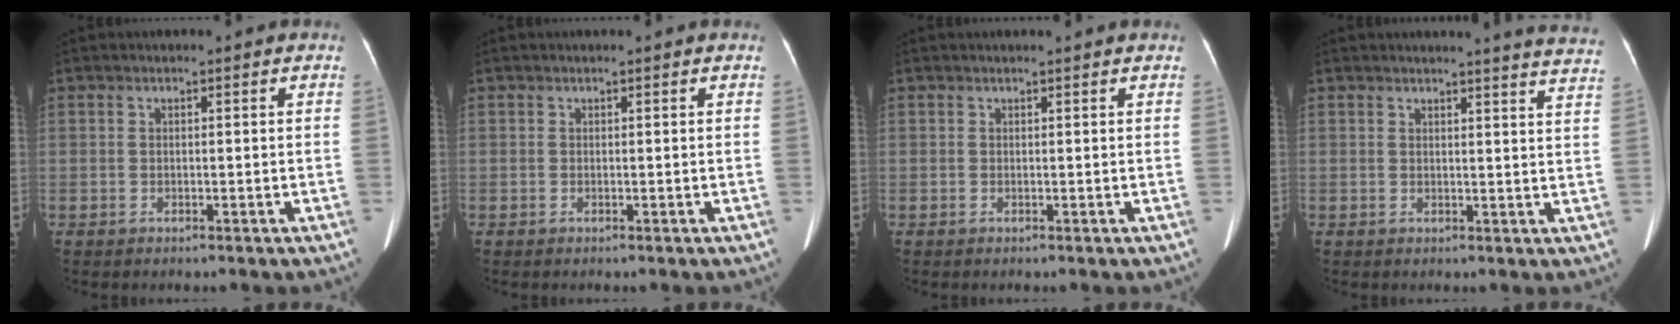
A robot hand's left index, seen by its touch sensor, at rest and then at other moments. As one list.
[{"total": 0.0}, {"total": 1.1, "force": [1.1, -0.2, 0.3], "torque": [-0.010, 0.004, 0.015]}, {"total": 12.1, "force": [11.8, -0.4, 2.8], "torque": [-0.019, -0.073, 0.101]}]